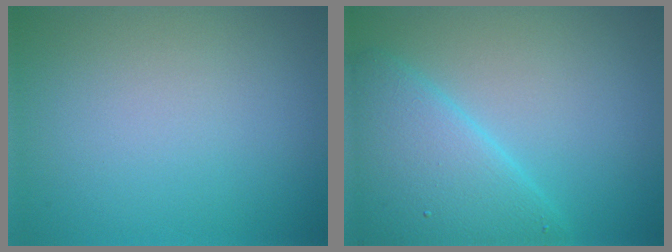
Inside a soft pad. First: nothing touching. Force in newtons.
{"total": 6.2, "press": 6.2, "slide": 0.2}